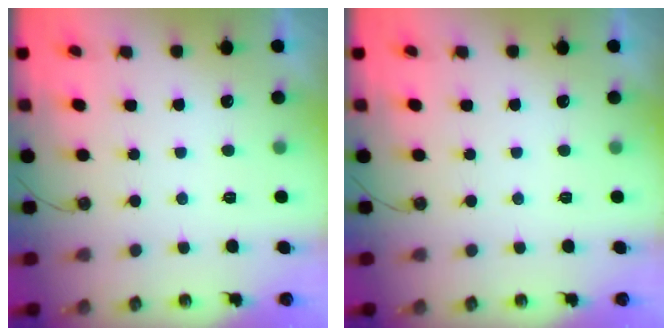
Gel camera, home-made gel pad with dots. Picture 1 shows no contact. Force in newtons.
{"total": 0.0}